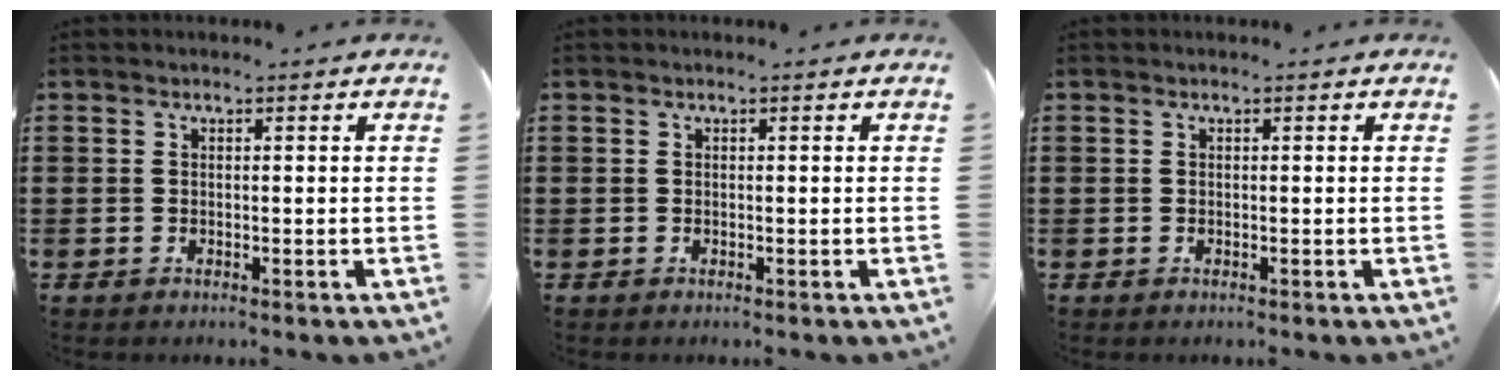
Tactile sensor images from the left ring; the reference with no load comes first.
{"total": 0.0}
{"total": 0.0}